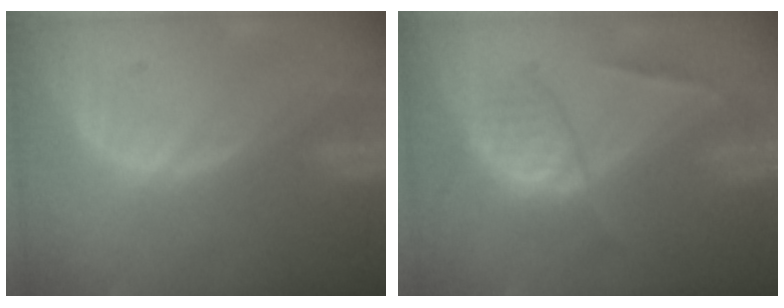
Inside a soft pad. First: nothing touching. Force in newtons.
{"total": 6.8, "press": 5.9, "slide": 3.4}